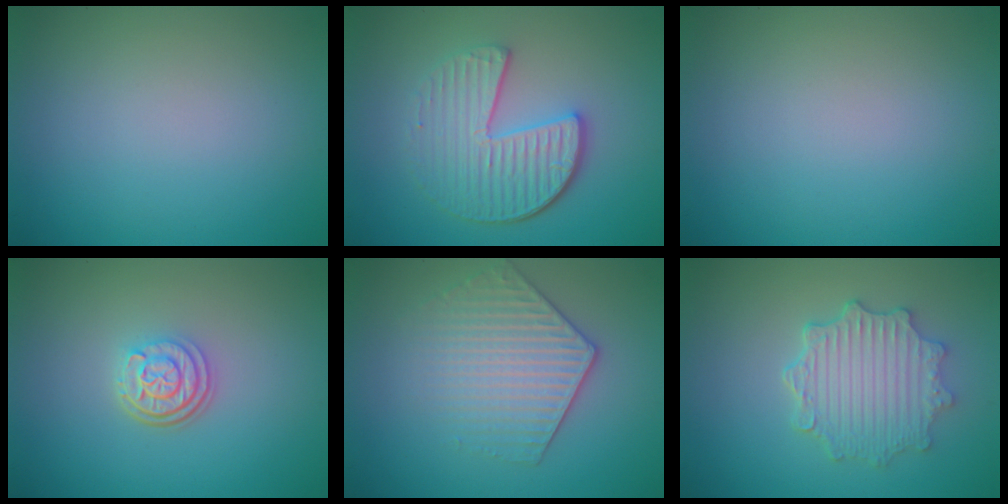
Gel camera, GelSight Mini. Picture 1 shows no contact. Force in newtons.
{"total": 5.0, "press": 4.0, "slide": 3.1}
{"total": 0.0}
{"total": 3.1, "press": 2.4, "slide": 1.8}
{"total": 4.0, "press": 3.5, "slide": 1.8}
{"total": 4.9, "press": 3.8, "slide": 3.0}